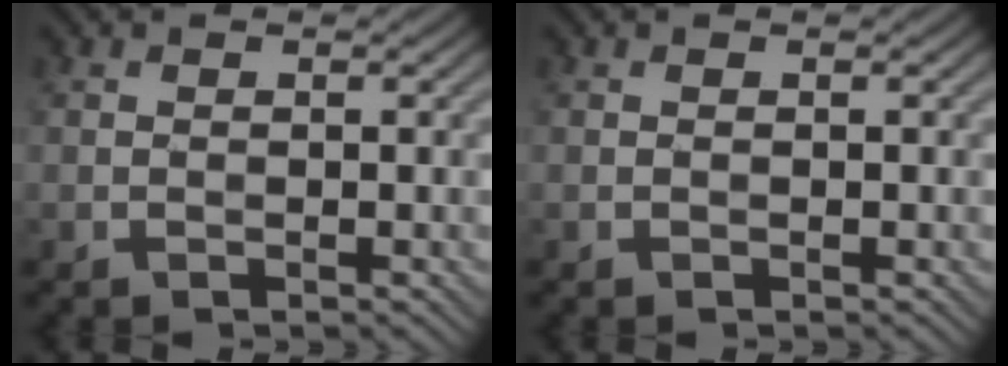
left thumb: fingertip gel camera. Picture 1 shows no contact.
{"total": 0.0}